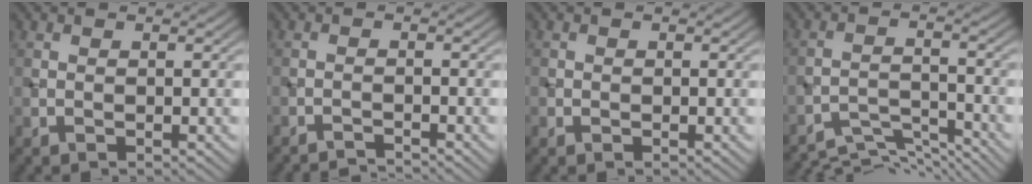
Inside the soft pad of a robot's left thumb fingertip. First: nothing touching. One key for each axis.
{"total": 2.1, "fx": -2.1, "fy": 0.0, "fz": 0.4, "tx": -0.005, "ty": 0.000, "tz": -0.041}
{"total": 0.7, "fx": -0.2, "fy": 0.7, "fz": 0.1, "tx": 0.001, "ty": -0.004, "tz": -0.006}
{"total": 7.3, "fx": -7.0, "fy": 1.2, "fz": 1.8, "tx": -0.033, "ty": -0.002, "tz": -0.112}